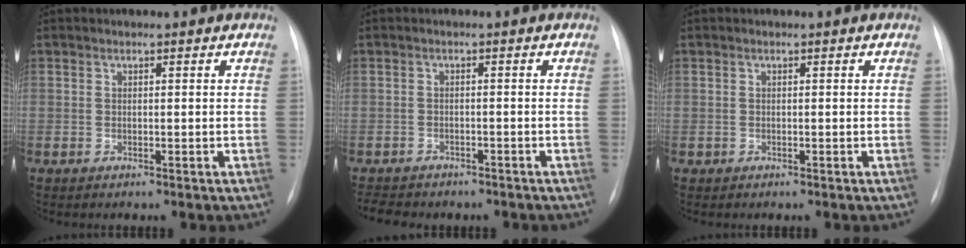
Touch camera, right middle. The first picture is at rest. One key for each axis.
{"total": 7.6, "fx": -6.3, "fy": 3.1, "fz": 2.7, "tx": -0.052, "ty": 0.002, "tz": -0.076}
{"total": 0.0}